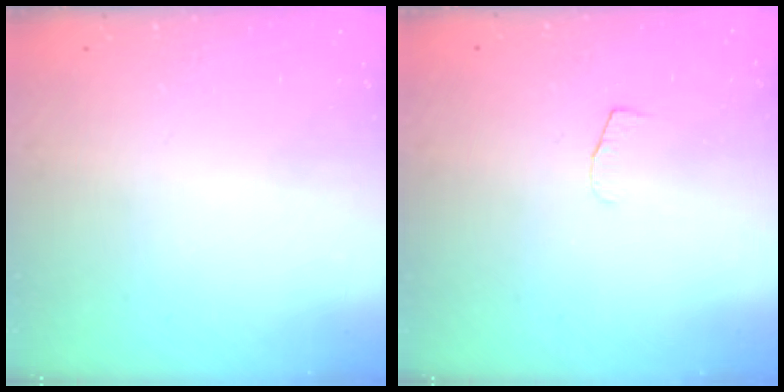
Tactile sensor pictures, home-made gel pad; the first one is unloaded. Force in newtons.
{"total": 4.2, "press": 4.1, "slide": 0.4}